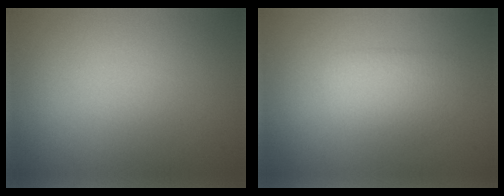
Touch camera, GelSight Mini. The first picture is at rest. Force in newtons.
{"total": 2.4, "press": 2.4, "slide": 0.4}